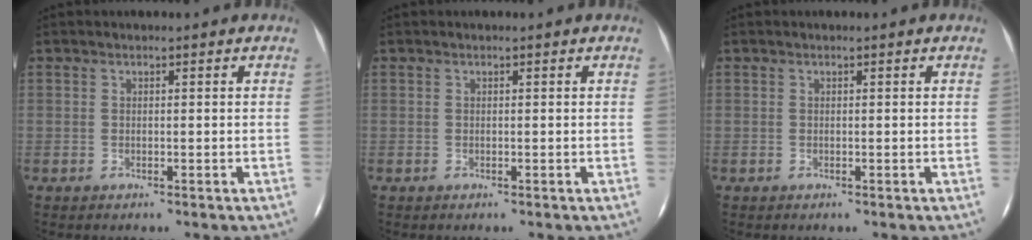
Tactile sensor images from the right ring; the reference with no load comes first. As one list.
[{"total": 0.0}, {"total": 0.0}]